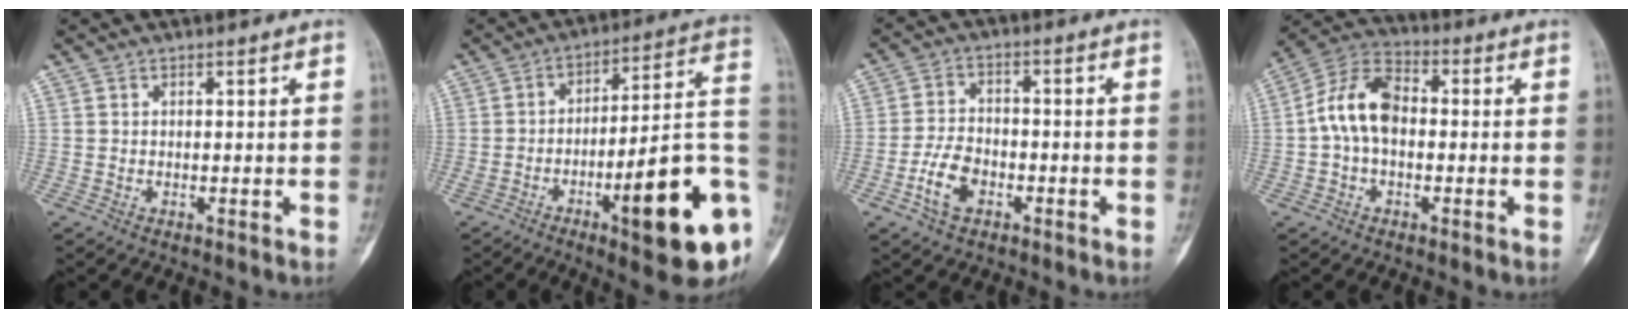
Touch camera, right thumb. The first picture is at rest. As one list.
[{"total": 23.7, "force": [-7.3, 5.6, 21.9], "torque": [-0.250, 0.025, -0.097]}, {"total": 6.8, "force": [-3.1, 4.4, 4.2], "torque": [-0.074, 0.021, -0.062]}, {"total": 10.9, "force": [-0.3, 7.0, 8.4], "torque": [-0.152, 0.033, -0.019]}]